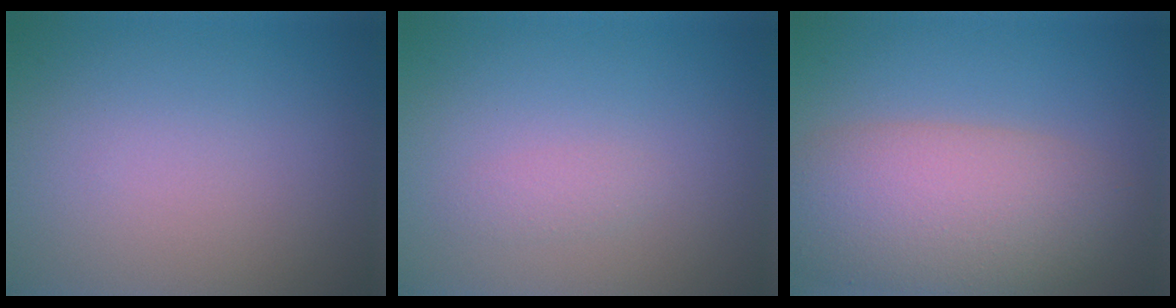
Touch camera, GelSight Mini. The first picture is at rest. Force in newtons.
{"total": 1.0, "press": 1.0, "slide": 0.0}
{"total": 8.5, "press": 8.5, "slide": 0.8}